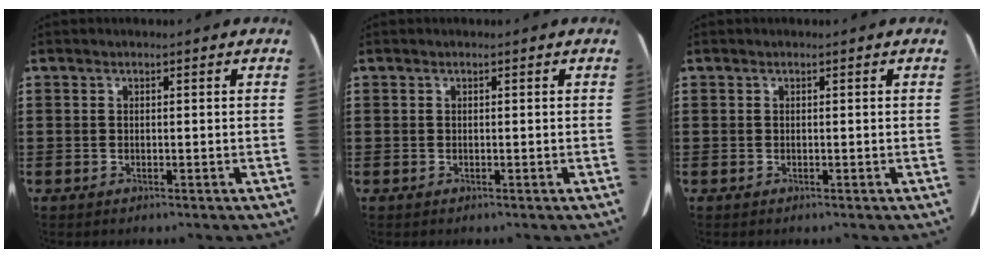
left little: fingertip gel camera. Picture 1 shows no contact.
{"total": 0.0}
{"total": 0.0}